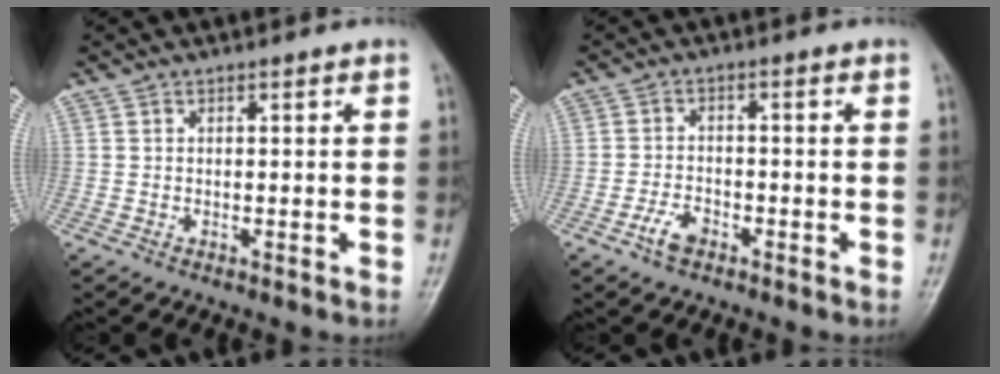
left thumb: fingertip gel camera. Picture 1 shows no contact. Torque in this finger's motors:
{"motor_torque": [-0.27, 0.40, 0.29, 0.24, 0.00]}